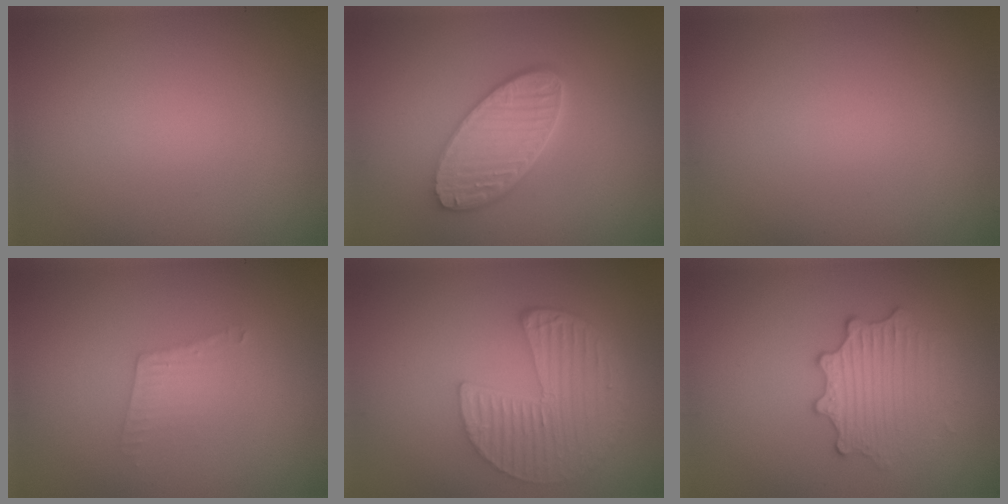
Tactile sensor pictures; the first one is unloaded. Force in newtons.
{"total": 5.8, "press": 4.5, "slide": 3.6}
{"total": 0.0}
{"total": 1.7, "press": 1.7, "slide": 0.0}
{"total": 5.5, "press": 4.1, "slide": 3.6}
{"total": 2.9, "press": 2.8, "slide": 0.9}